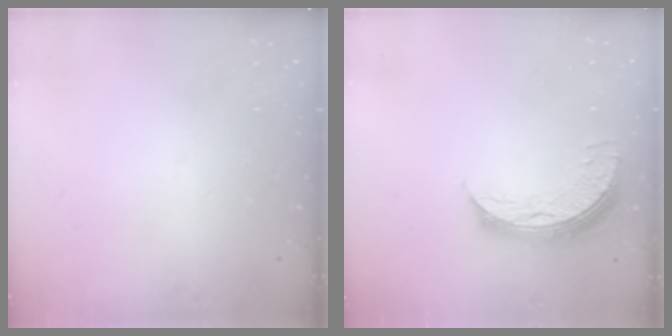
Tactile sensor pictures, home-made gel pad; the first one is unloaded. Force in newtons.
{"total": 8.7, "press": 8.6, "slide": 0.9}